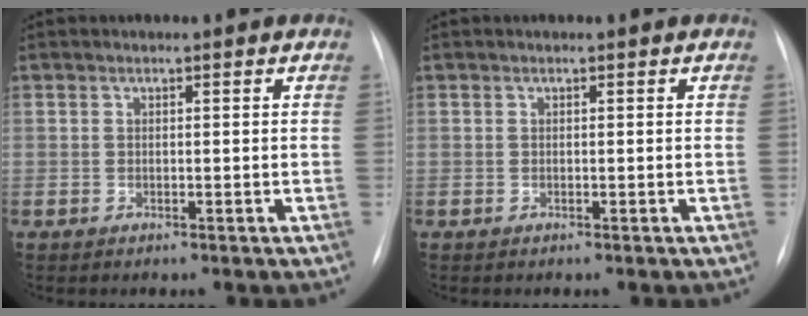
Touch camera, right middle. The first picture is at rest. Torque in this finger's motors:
{"motor_torque": [-0.03, -0.01, 0.00, 0.00]}